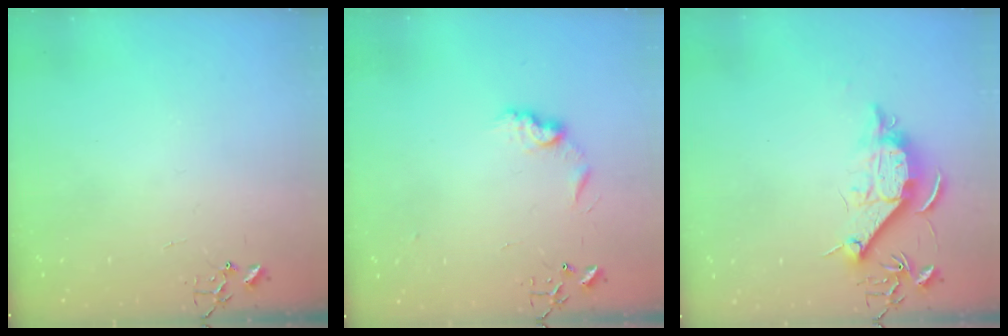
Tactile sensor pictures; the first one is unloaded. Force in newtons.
{"total": 8.4, "press": 8.4, "slide": 0.3}
{"total": 12.0, "press": 12.0, "slide": 0.6}